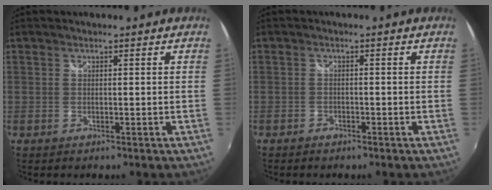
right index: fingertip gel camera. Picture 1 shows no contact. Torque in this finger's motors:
{"motor_torque": [0.11, -0.13, 0.00, 0.00]}